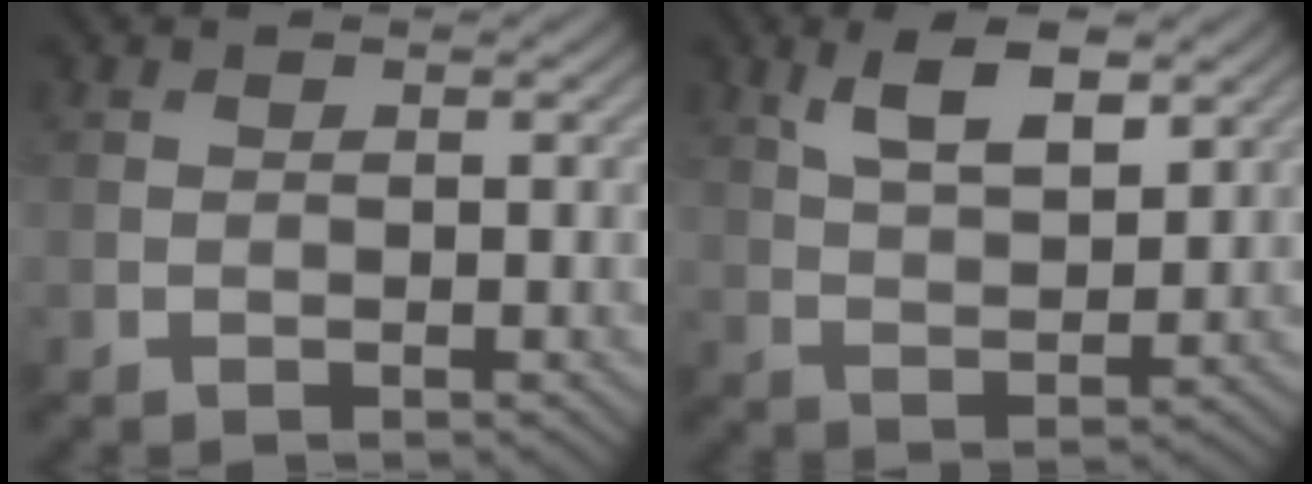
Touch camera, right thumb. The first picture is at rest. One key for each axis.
{"total": 6.9, "fx": 3.8, "fy": 2.7, "fz": 5.1, "tx": -0.102, "ty": 0.000, "tz": 0.074}